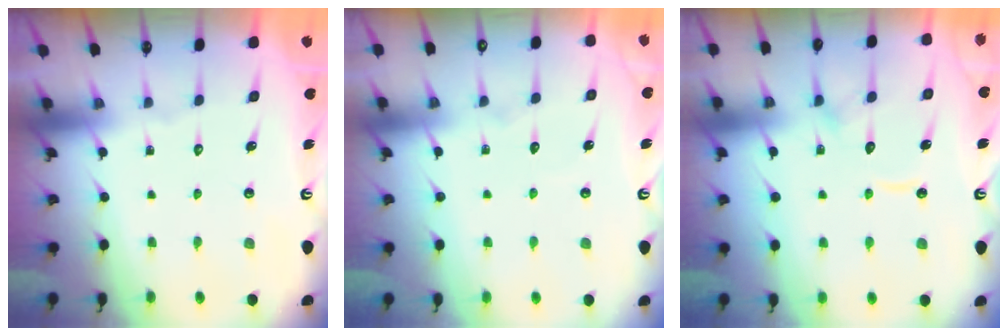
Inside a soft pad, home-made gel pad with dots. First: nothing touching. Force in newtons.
{"total": 3.0, "press": 3.0, "slide": 0.3}
{"total": 11.4, "press": 11.3, "slide": 1.2}